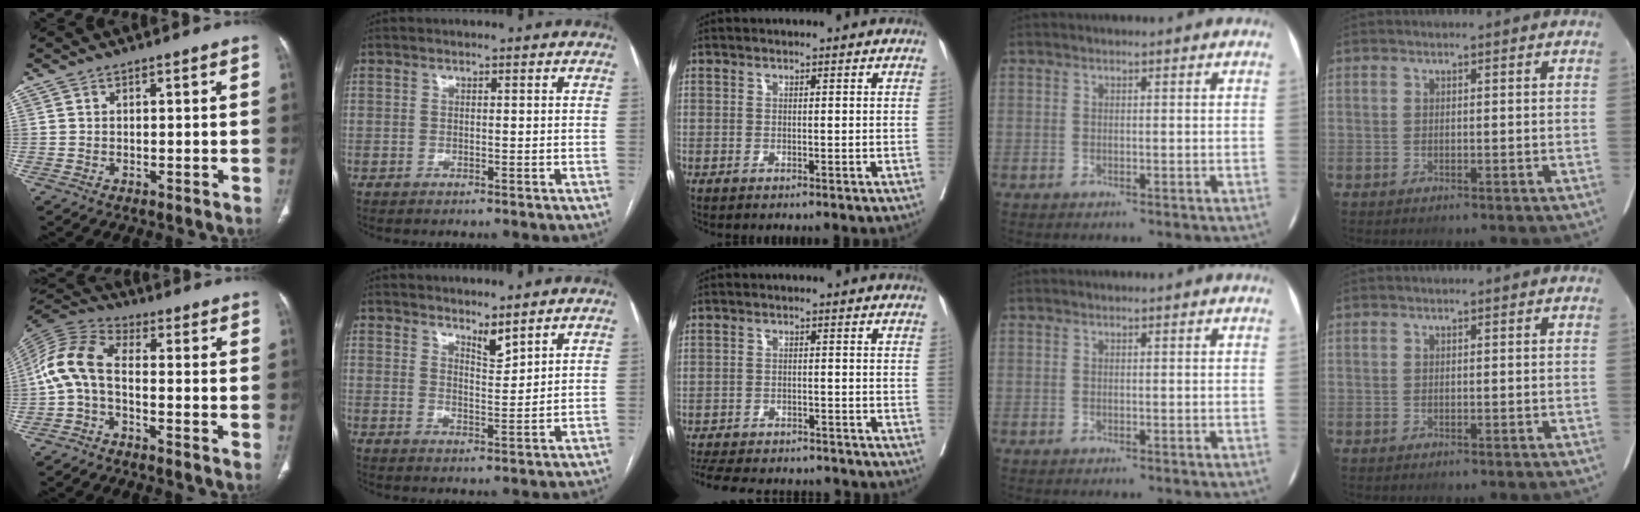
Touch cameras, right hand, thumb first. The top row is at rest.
{"thumb": {"total": 8.9, "force": [-1.9, 4.2, 7.6], "torque": [-0.162, 0.035, -0.056]}, "index": {"total": 3.0, "force": [2.7, 0.4, 1.2], "torque": [-0.023, -0.014, 0.053]}, "middle": {"total": 16.4, "force": [-14.7, 4.6, 5.6], "torque": [-0.141, -0.012, -0.199]}}